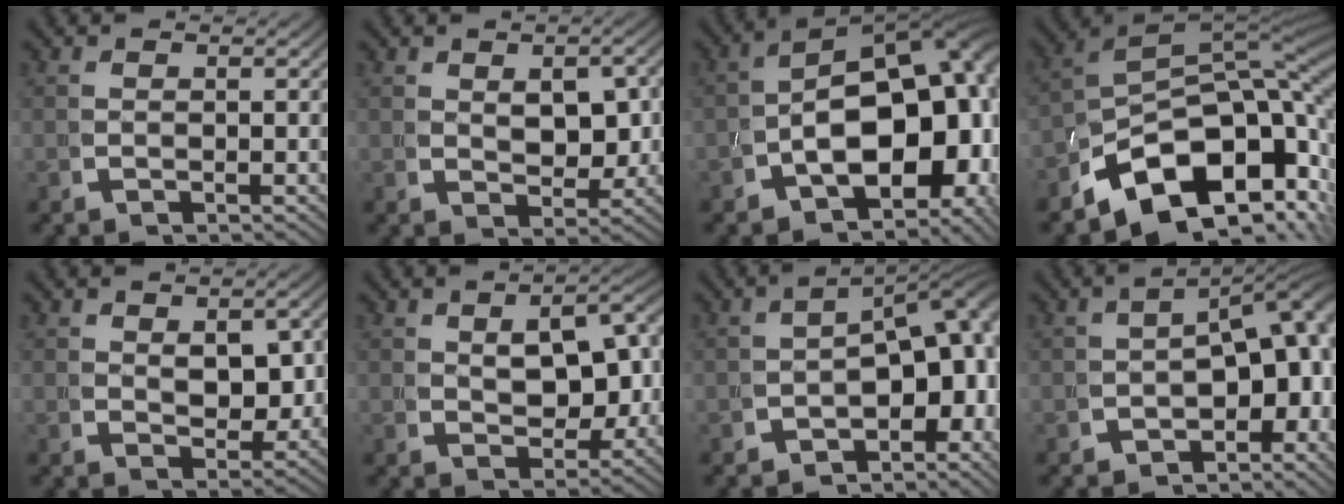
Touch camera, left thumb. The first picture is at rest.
{"total": 3.1, "force": [0.9, 1.9, 2.2], "torque": [-0.036, -0.015, 0.027]}
{"total": 19.8, "force": [-0.8, 13.3, 14.6], "torque": [-0.207, -0.048, -0.006]}
{"total": 18.4, "force": [-2.6, 11.8, 13.9], "torque": [-0.226, -0.042, -0.029]}
{"total": 2.7, "force": [1.0, 1.6, 1.9], "torque": [-0.030, -0.015, 0.027]}
{"total": 5.2, "force": [0.7, 3.2, 4.0], "torque": [-0.055, -0.012, 0.028]}
{"total": 8.8, "force": [-1.4, 5.1, 7.1], "torque": [-0.086, -0.023, -0.010]}
{"total": 7.8, "force": [-1.5, 4.5, 6.3], "torque": [-0.077, -0.021, -0.013]}